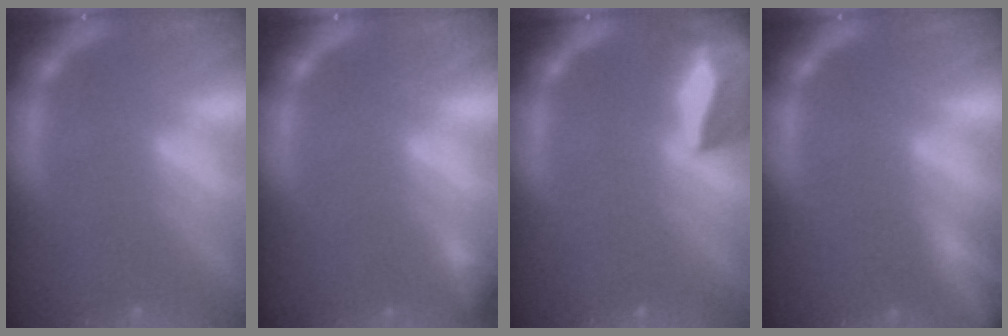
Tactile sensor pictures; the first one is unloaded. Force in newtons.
{"total": 1.4}
{"total": 9.4}
{"total": 8.4}